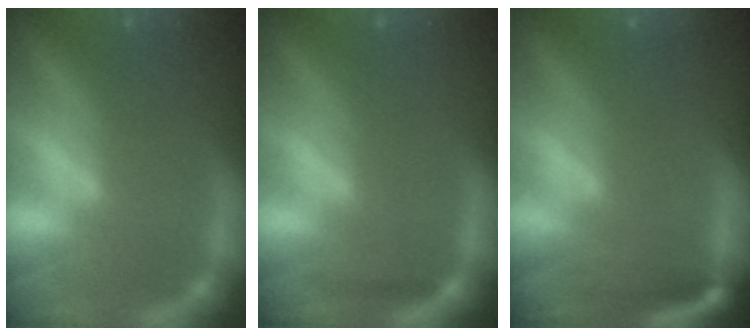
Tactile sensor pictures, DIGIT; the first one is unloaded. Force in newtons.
{"total": 0.9}
{"total": 5.0}